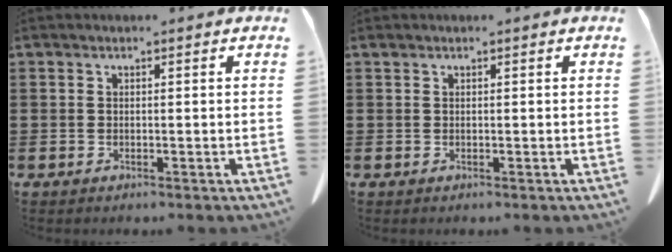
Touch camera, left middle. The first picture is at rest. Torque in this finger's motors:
{"motor_torque": [1.41, 0.73, -0.14, -0.03]}